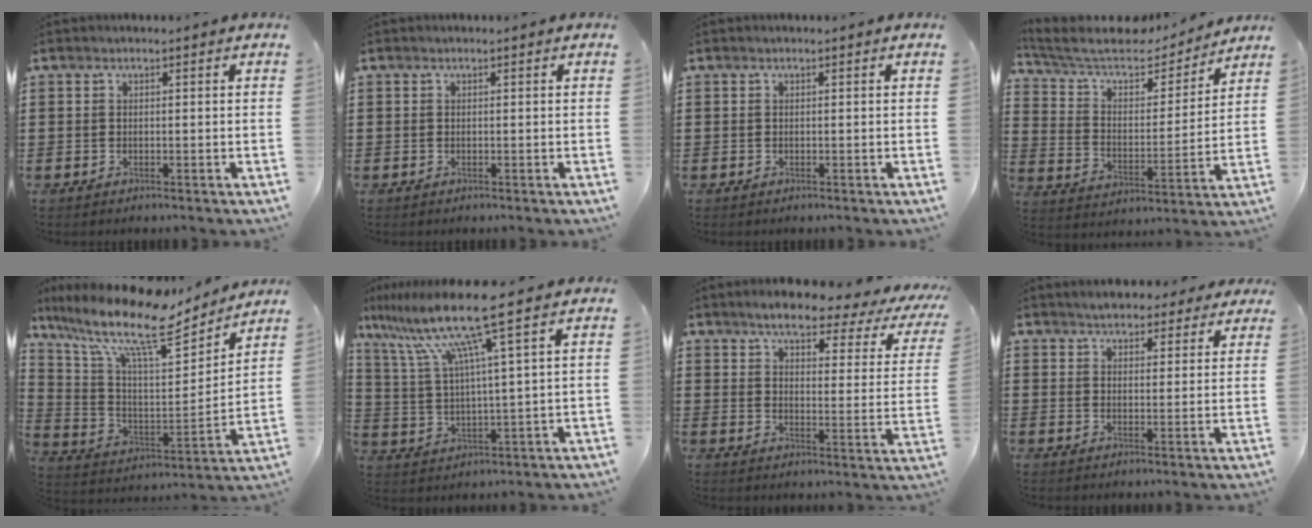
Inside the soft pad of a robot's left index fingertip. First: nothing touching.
{"total": 0.0}
{"total": 0.0}
{"total": 7.6, "force": [6.3, 2.6, 3.4], "torque": [-0.096, -0.035, 0.105]}
{"total": 15.1, "force": [11.0, 3.8, 9.7], "torque": [-0.198, -0.068, 0.180]}
{"total": 12.4, "force": [7.9, -0.1, 9.6], "torque": [-0.225, -0.031, 0.123]}
{"total": 6.3, "force": [5.3, 1.0, 3.3], "torque": [-0.073, -0.032, 0.083]}
{"total": 3.8, "force": [3.7, 1.1, 0.4], "torque": [-0.020, -0.005, 0.069]}